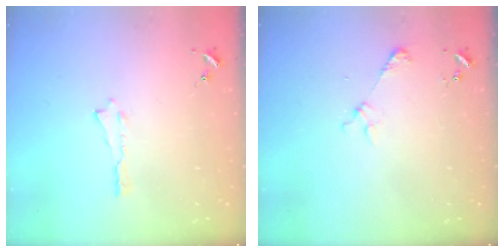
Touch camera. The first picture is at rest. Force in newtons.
{"total": 2.4, "press": 2.4, "slide": 0.2}